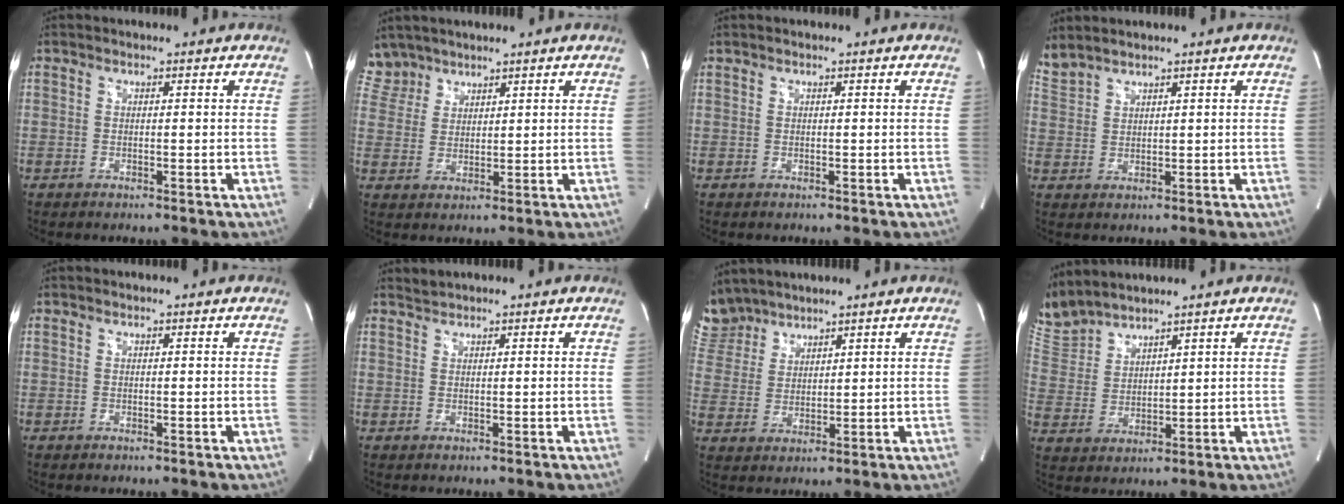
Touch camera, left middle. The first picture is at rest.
{"total": 5.5, "force": [4.7, 2.7, -0.5], "torque": [0.012, 0.008, 0.100]}
{"total": 0.0}
{"total": 3.7, "force": [3.6, 0.0, 0.8], "torque": [-0.035, 0.014, 0.087]}
{"total": 0.0}
{"total": 0.9, "force": [0.8, -0.2, -0.3], "torque": [-0.002, 0.003, 0.019]}
{"total": 7.9, "force": [7.2, 3.1, 0.3], "torque": [-0.016, 0.012, 0.159]}
{"total": 8.3, "force": [8.1, 0.7, 1.3], "torque": [-0.054, 0.017, 0.182]}